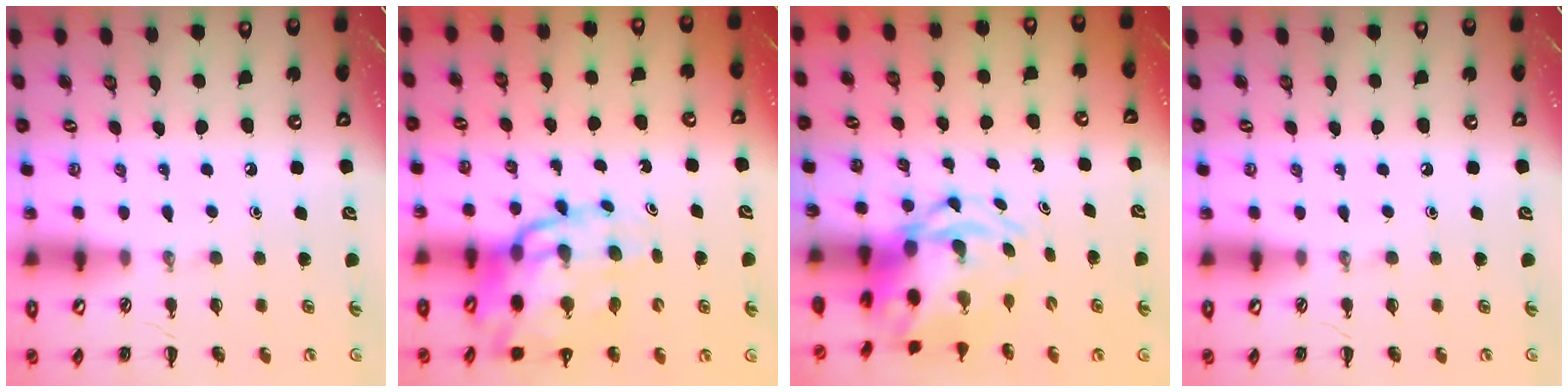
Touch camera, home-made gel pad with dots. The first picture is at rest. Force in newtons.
{"total": 13.8, "press": 13.2, "slide": 4.0}
{"total": 5.2, "press": 5.0, "slide": 1.7}
{"total": 0.0}